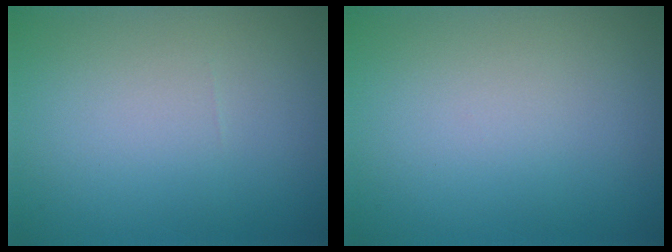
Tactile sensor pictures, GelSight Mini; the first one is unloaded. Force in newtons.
{"total": 0.0}